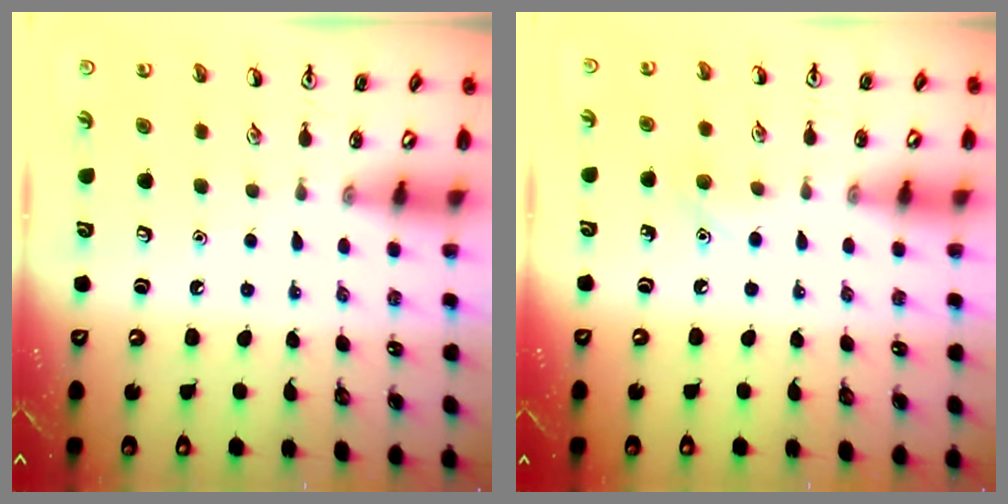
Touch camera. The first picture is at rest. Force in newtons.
{"total": 5.5, "press": 5.2, "slide": 1.6}